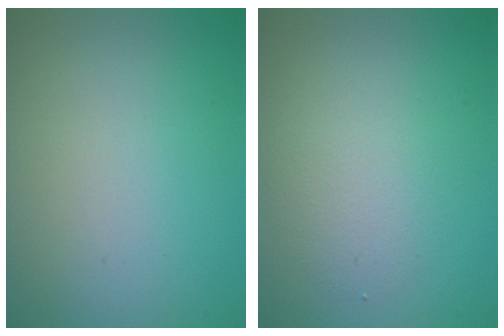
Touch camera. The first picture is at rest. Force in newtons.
{"total": 2.4, "press": 2.4, "slide": 0.2}